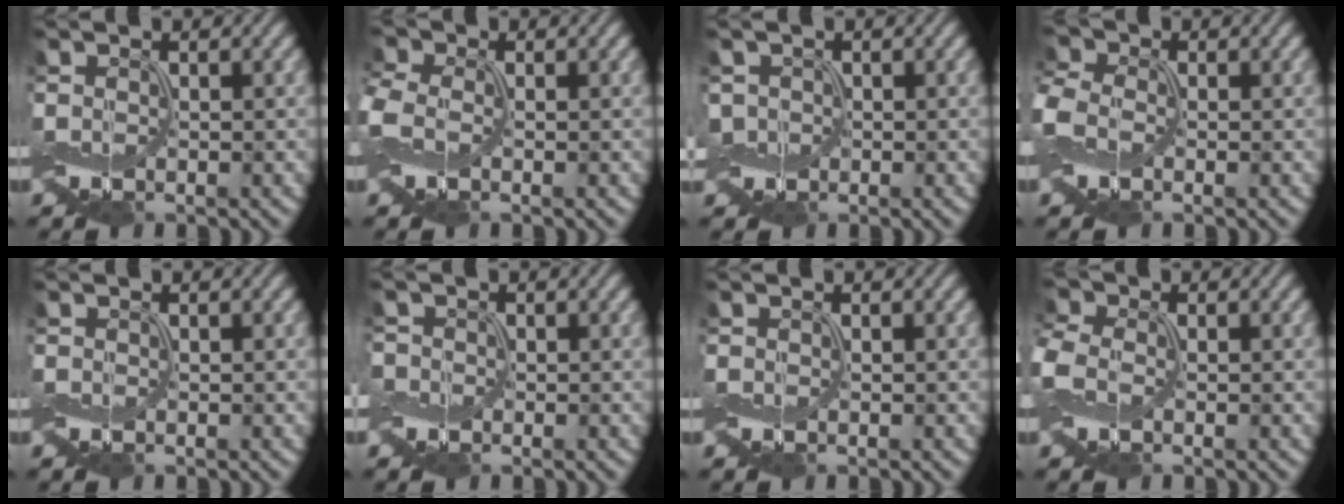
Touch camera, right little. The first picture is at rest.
{"total": 2.6, "force": [-0.8, 1.9, 1.6], "torque": [-0.052, 0.001, -0.017]}
{"total": 1.5, "force": [-0.2, 1.4, 0.4], "torque": [-0.021, 0.005, -0.005]}
{"total": 3.6, "force": [-0.9, 2.8, 2.1], "torque": [-0.069, 0.004, -0.023]}
{"total": 0.0}
{"total": 0.9, "force": [-0.5, 0.6, -0.5], "torque": [0.007, 0.003, -0.012]}
{"total": 0.0}
{"total": 3.1, "force": [-0.9, 2.4, 1.9], "torque": [-0.061, 0.001, -0.018]}